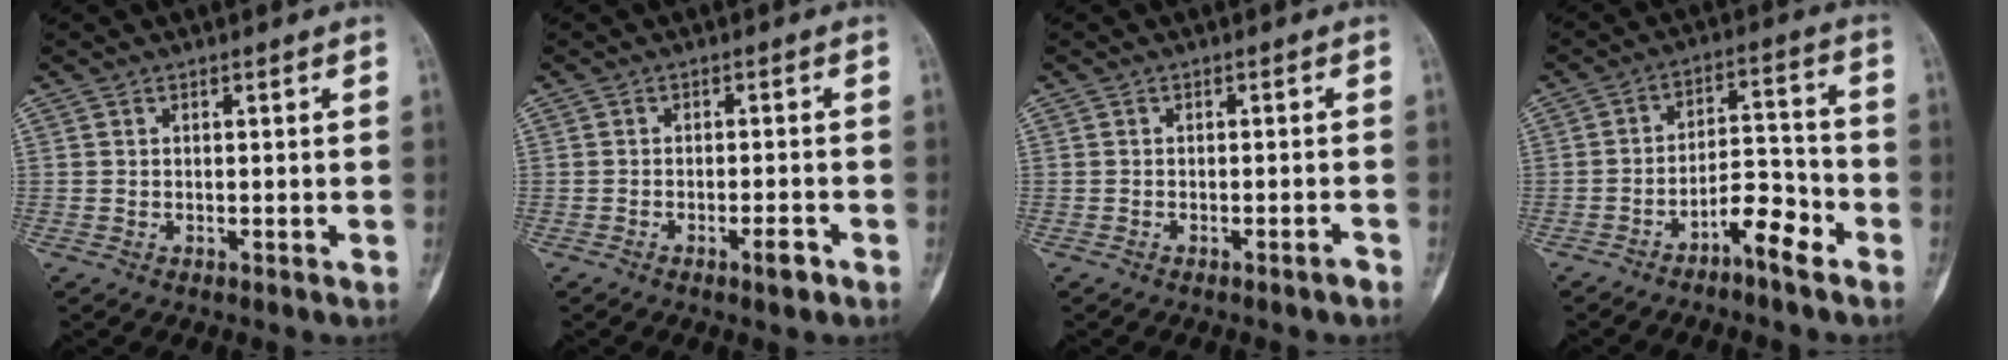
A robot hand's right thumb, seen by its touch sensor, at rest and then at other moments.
{"total": 2.7, "force": [-1.6, 0.6, 2.0], "torque": [-0.028, 0.007, -0.028]}
{"total": 1.3, "force": [-1.0, 0.0, 0.8], "torque": [-0.013, 0.007, -0.015]}
{"total": 7.5, "force": [-4.7, 2.3, 5.3], "torque": [-0.075, 0.054, -0.081]}